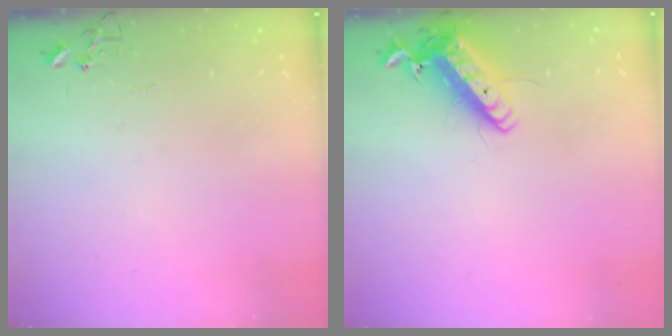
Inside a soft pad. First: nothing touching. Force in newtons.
{"total": 13.4, "press": 13.1, "slide": 2.5}